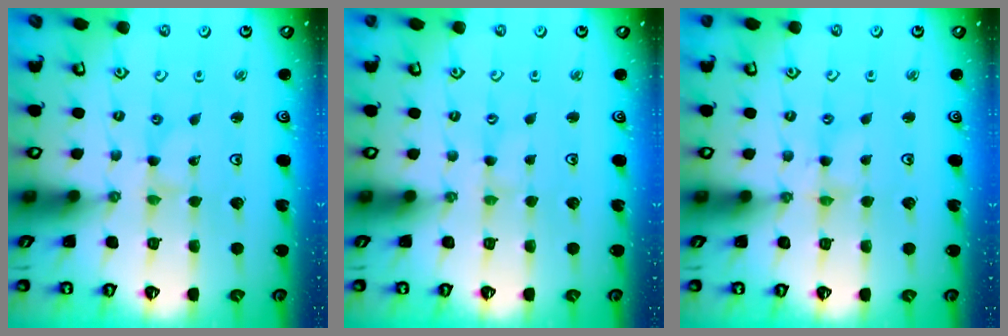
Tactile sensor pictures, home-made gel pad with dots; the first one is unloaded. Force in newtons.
{"total": 0.0}
{"total": 0.6, "press": 0.6, "slide": 0.2}